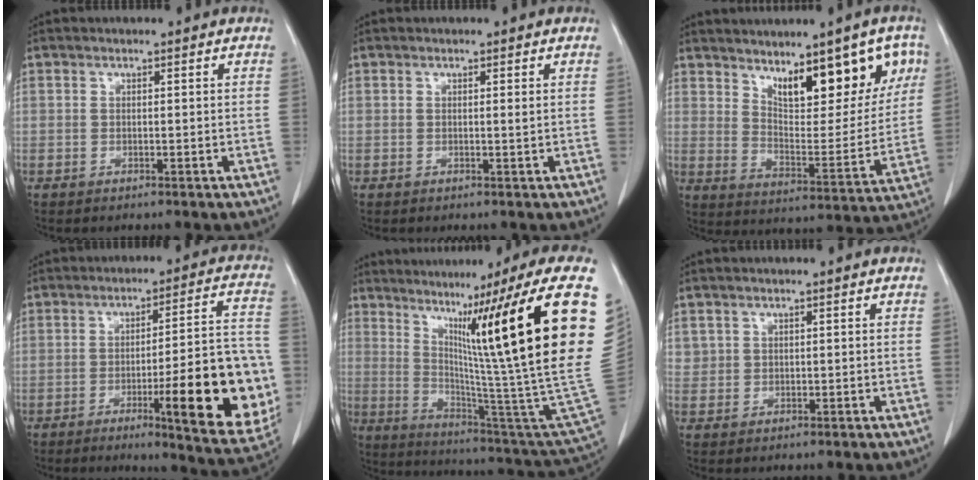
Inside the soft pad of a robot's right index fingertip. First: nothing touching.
{"total": 0.6, "force": [0.1, -0.1, 0.5], "torque": [-0.010, -0.002, 0.002]}
{"total": 15.9, "force": [8.9, 4.9, 12.2], "torque": [-0.162, 0.003, 0.144]}
{"total": 19.4, "force": [-4.9, 2.6, 18.5], "torque": [-0.193, 0.009, -0.056]}
{"total": 32.7, "force": [12.4, 0.1, 30.2], "torque": [-0.354, -0.003, 0.191]}
{"total": 1.5, "force": [0.7, 1.3, 0.1], "torque": [0.013, 0.003, 0.009]}